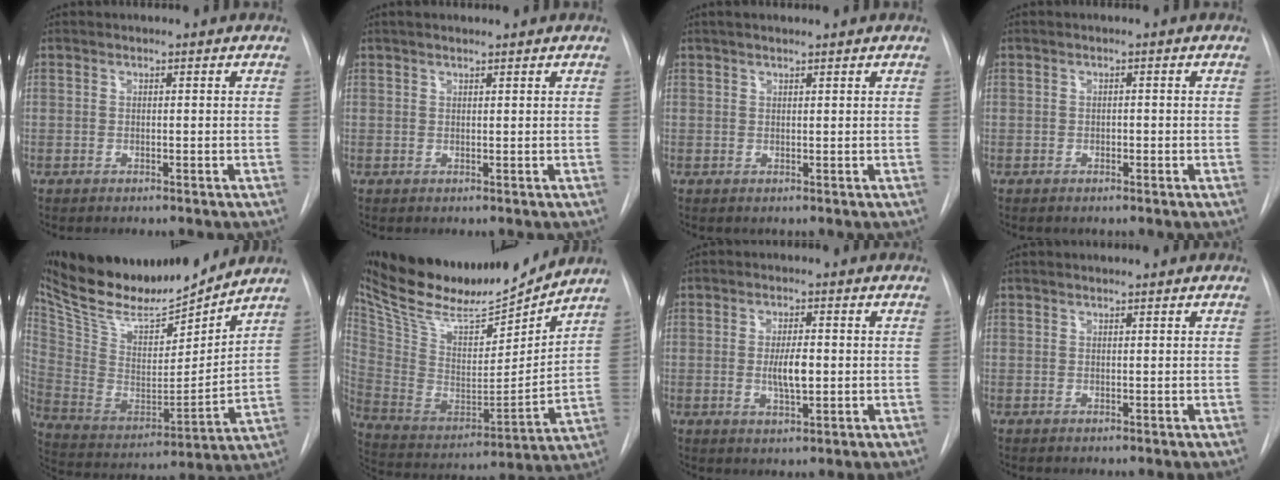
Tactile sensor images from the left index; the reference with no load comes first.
{"total": 2.4, "force": [2.0, 0.3, 1.3], "torque": [-0.019, 0.020, 0.031]}
{"total": 3.2, "force": [2.6, 0.3, 1.7], "torque": [-0.025, 0.023, 0.043]}
{"total": 0.5, "force": [-0.2, 0.4, 0.3], "torque": [-0.001, 0.001, -0.006]}
{"total": 21.2, "force": [19.2, 4.1, 8.0], "torque": [-0.151, -0.019, 0.330]}
{"total": 24.2, "force": [21.7, 4.6, 9.7], "torque": [-0.179, -0.020, 0.358]}
{"total": 4.7, "force": [-0.5, 1.1, 4.5], "torque": [-0.086, -0.007, -0.007]}
{"total": 0.6, "force": [0.6, -0.1, 0.1], "torque": [-0.004, 0.007, 0.013]}